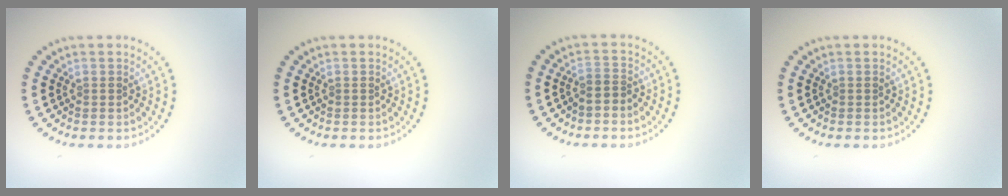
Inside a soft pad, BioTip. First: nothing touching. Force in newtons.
{"total": 0.0}
{"total": 1.1, "press": 0.8, "slide": 0.7}
{"total": 0.0}